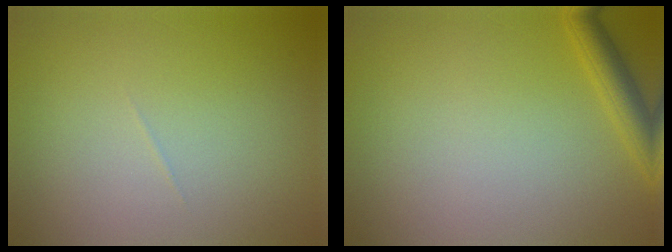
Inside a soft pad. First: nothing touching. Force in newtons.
{"total": 2.5, "press": 2.5, "slide": 0.1}